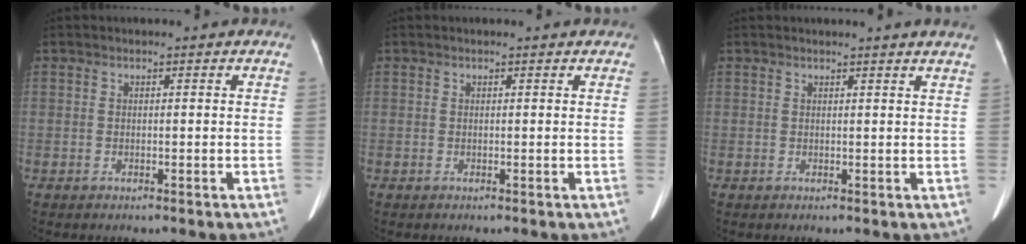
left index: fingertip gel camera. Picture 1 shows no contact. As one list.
[{"total": 1.6, "force": [1.5, 0.4, 0.5], "torque": [-0.012, 0.007, 0.006]}, {"total": 3.4, "force": [3.1, -0.7, 1.3], "torque": [-0.017, 0.000, 0.026]}]